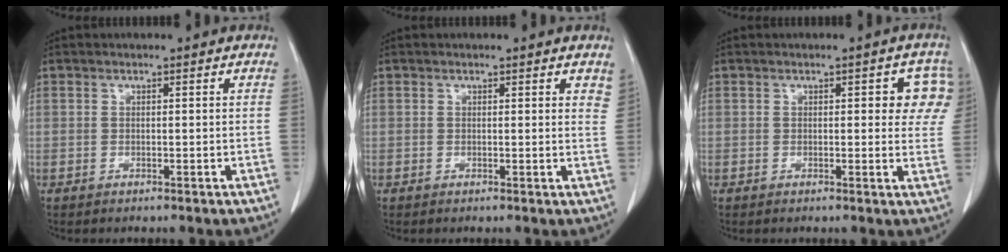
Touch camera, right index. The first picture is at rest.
{"total": 2.0, "force": [1.6, 0.6, 0.9], "torque": [-0.004, -0.003, 0.007]}
{"total": 5.7, "force": [1.8, 2.5, 4.8], "torque": [-0.031, 0.011, 0.012]}